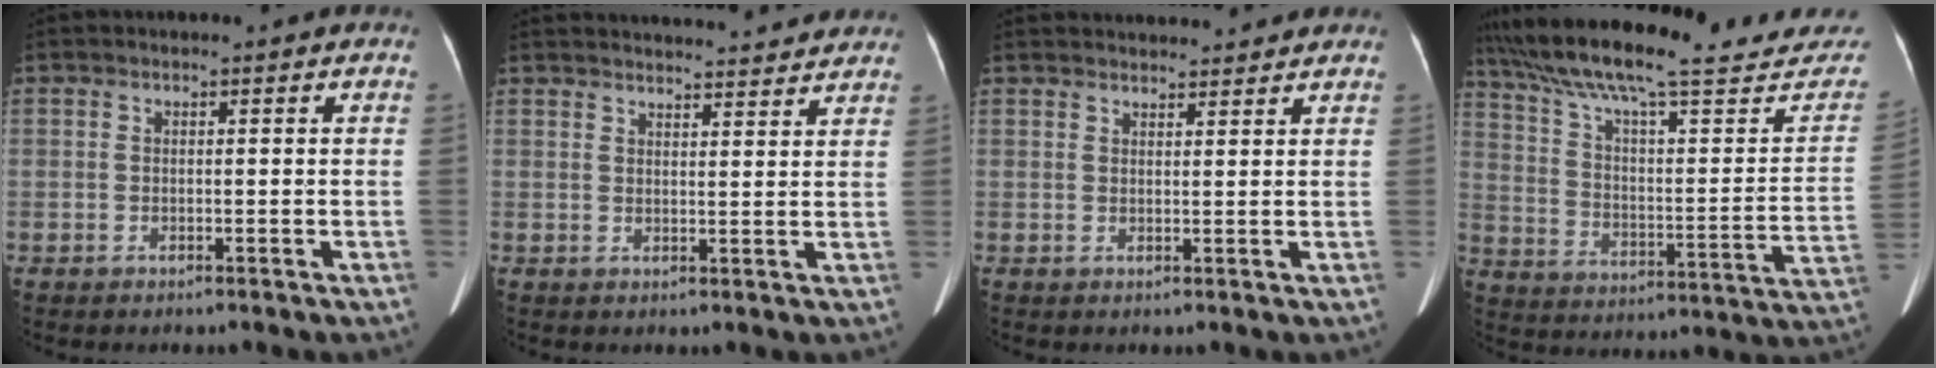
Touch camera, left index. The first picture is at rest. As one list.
[{"total": 18.1, "force": [17.3, 2.3, 4.8], "torque": [-0.059, 0.010, 0.219]}, {"total": 9.4, "force": [9.1, 1.4, 2.2], "torque": [-0.018, 0.017, 0.111]}, {"total": 29.9, "force": [26.0, 3.8, 14.1], "torque": [-0.223, -0.062, 0.352]}]